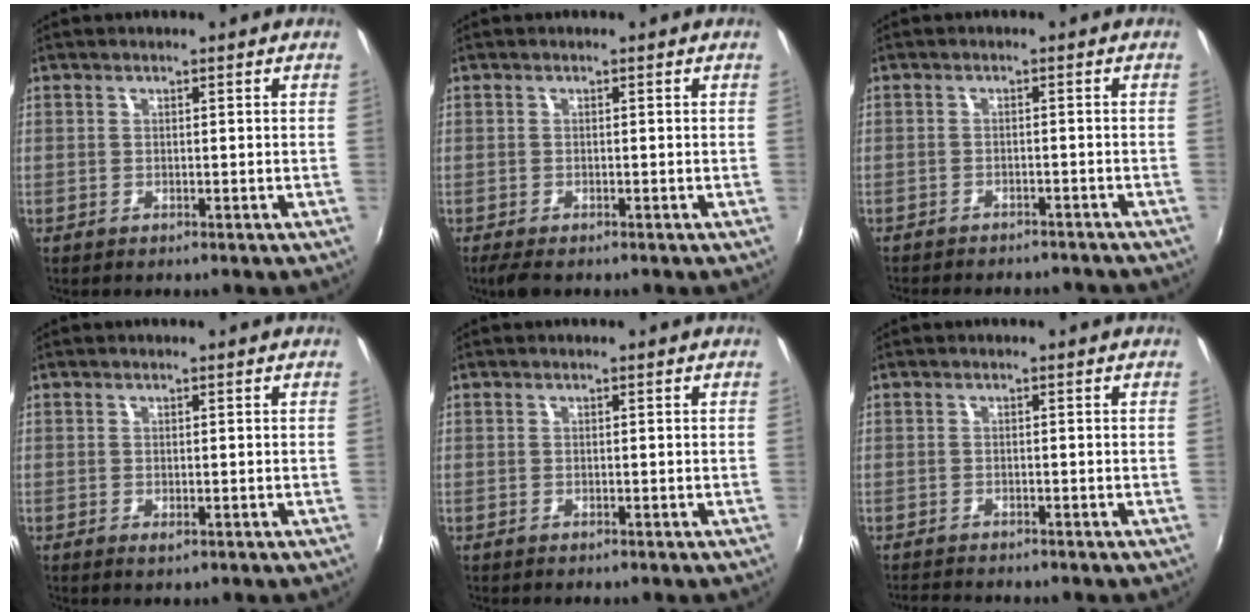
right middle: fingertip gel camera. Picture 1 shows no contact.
{"total": 2.8, "force": [-2.0, 0.9, 1.8], "torque": [-0.035, -0.014, -0.033]}
{"total": 9.2, "force": [-8.2, 2.5, 3.3], "torque": [-0.080, -0.013, -0.110]}
{"total": 0.7, "force": [-0.1, 0.2, 0.6], "torque": [-0.011, -0.002, -0.001]}
{"total": 0.0}
{"total": 3.3, "force": [-3.1, 0.3, 0.9], "torque": [-0.030, -0.013, -0.056]}